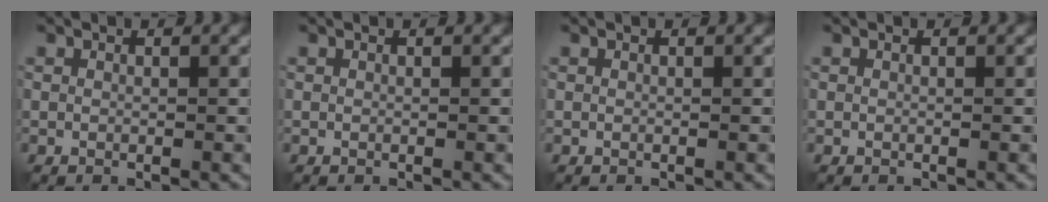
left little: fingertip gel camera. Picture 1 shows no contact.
{"total": 0.0}
{"total": 0.0}
{"total": 0.0}